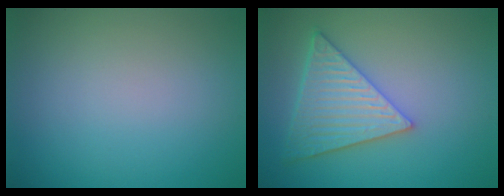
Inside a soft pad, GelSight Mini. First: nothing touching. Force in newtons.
{"total": 5.8, "press": 4.9, "slide": 3.1}